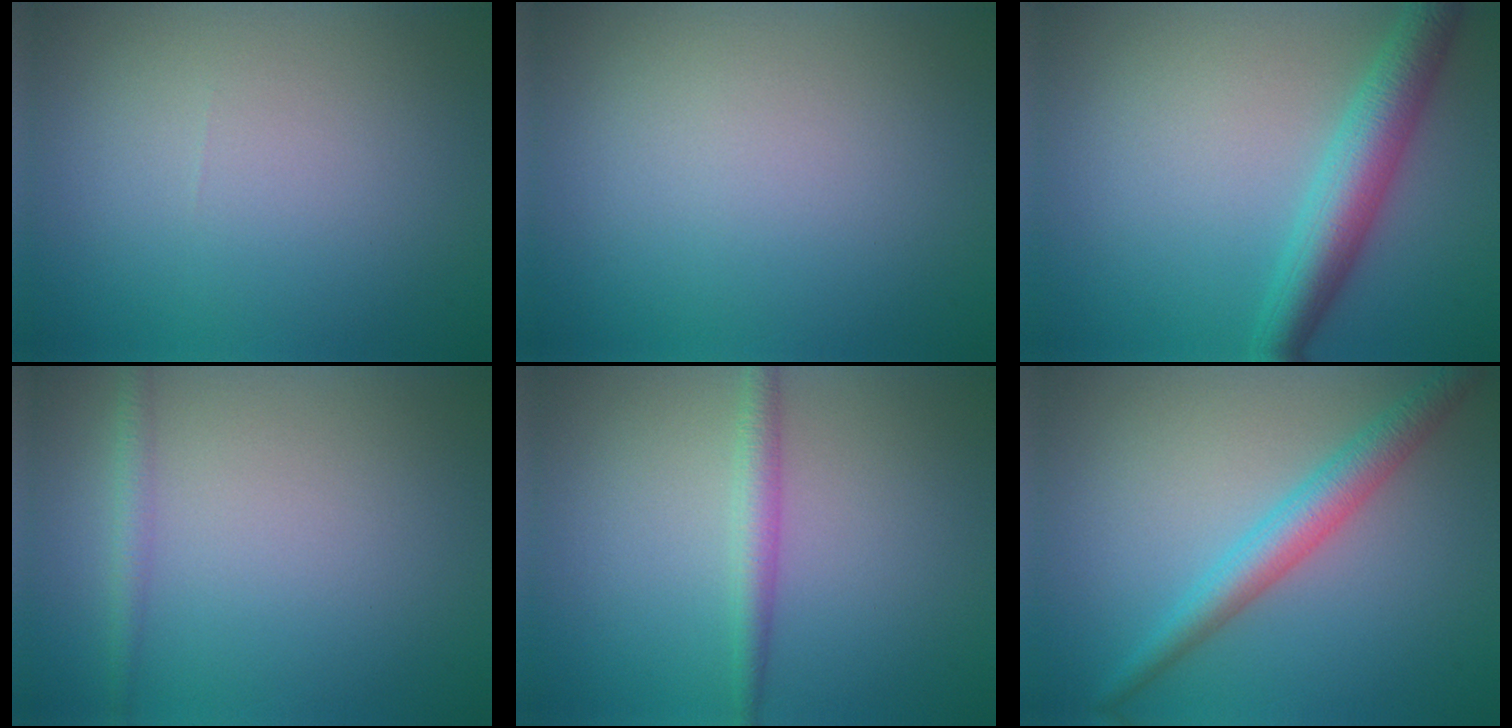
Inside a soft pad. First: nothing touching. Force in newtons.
{"total": 0.0}
{"total": 5.1, "press": 5.1, "slide": 0.1}
{"total": 1.4, "press": 1.4, "slide": 0.1}
{"total": 2.1, "press": 2.1, "slide": 0.0}
{"total": 3.8, "press": 3.8, "slide": 0.1}